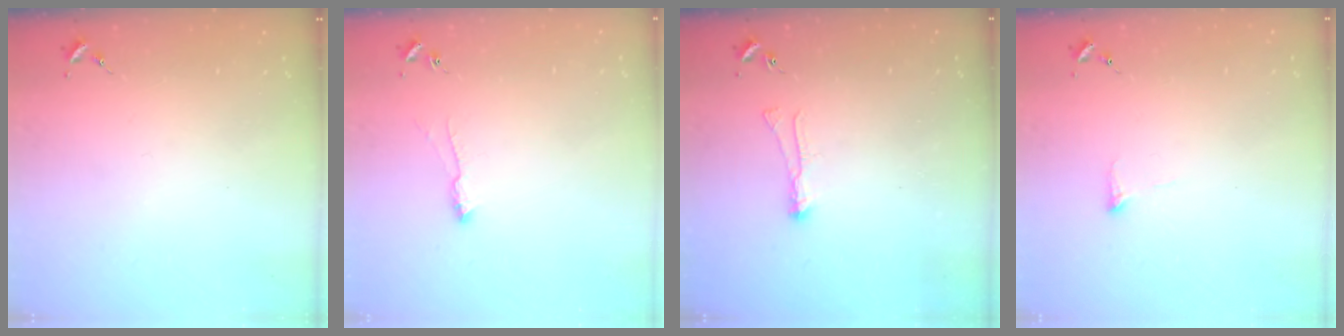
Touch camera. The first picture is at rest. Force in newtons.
{"total": 5.7, "press": 5.7, "slide": 0.8}
{"total": 4.2, "press": 4.2, "slide": 0.6}
{"total": 4.9, "press": 4.7, "slide": 1.1}